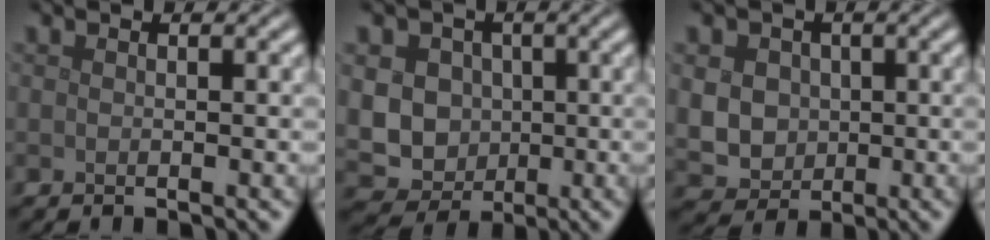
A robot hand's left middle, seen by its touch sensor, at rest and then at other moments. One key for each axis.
{"total": 9.9, "fx": 0.4, "fy": 9.1, "fz": 3.8, "tx": -0.071, "ty": 0.014, "tz": -0.017}
{"total": 4.5, "fx": 0.3, "fy": 4.0, "fz": 2.0, "tx": -0.043, "ty": 0.006, "tz": -0.003}